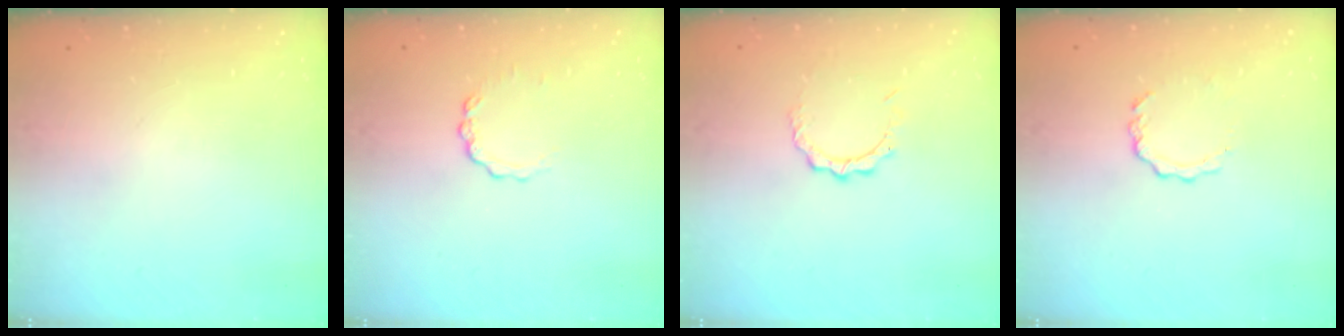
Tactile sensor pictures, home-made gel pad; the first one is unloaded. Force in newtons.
{"total": 3.2, "press": 3.1, "slide": 0.2}
{"total": 3.0, "press": 3.0, "slide": 0.2}
{"total": 4.1, "press": 4.0, "slide": 0.4}